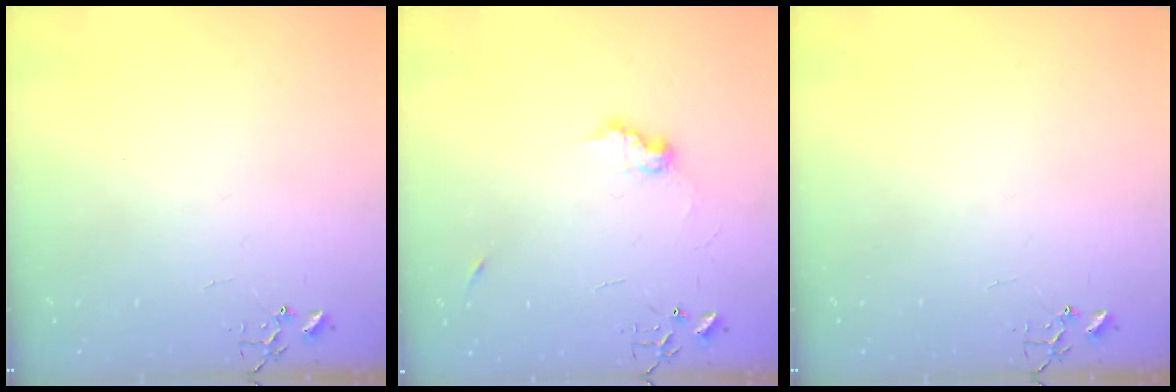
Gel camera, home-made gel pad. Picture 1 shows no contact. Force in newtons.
{"total": 7.9, "press": 7.9, "slide": 0.4}
{"total": 0.0}